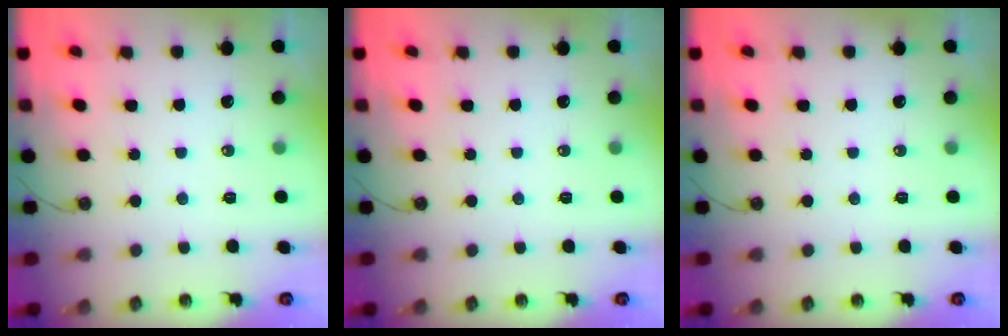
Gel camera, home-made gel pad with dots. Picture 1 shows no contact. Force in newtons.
{"total": 0.0}
{"total": 0.0}